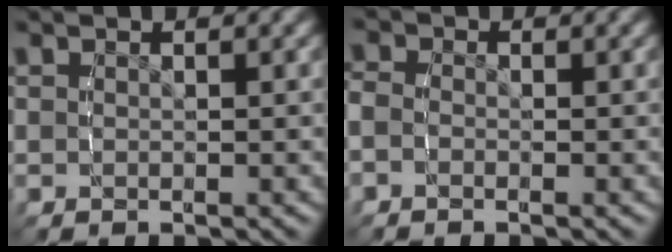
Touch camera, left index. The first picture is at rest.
{"total": 2.7, "force": [-0.5, 2.4, 1.1], "torque": [-0.032, 0.003, -0.022]}